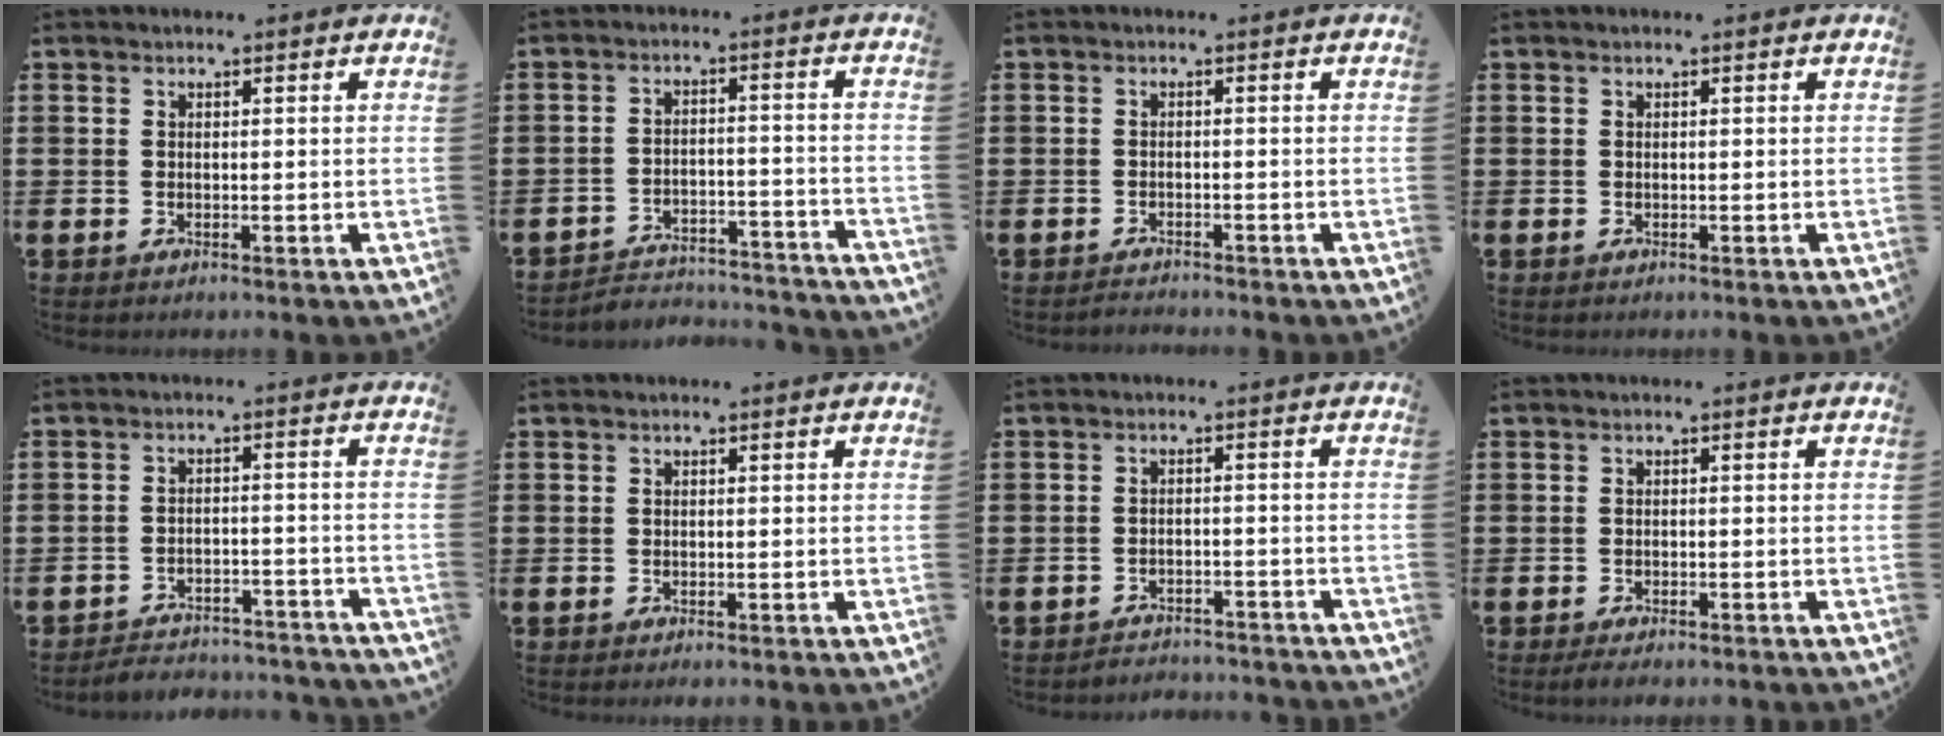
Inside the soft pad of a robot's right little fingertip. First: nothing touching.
{"total": 4.0, "force": [-3.9, 0.6, 0.4], "torque": [-0.011, 0.006, -0.083]}
{"total": 1.0, "force": [-1.0, 0.0, -0.1], "torque": [-0.002, 0.002, -0.022]}
{"total": 0.0}
{"total": 3.3, "force": [-3.3, 0.4, 0.0], "torque": [-0.007, 0.008, -0.071]}
{"total": 0.0}
{"total": 2.4, "force": [-2.3, 0.0, -0.3], "torque": [-0.003, 0.004, -0.052]}
{"total": 1.2, "force": [-1.0, 0.2, 0.7], "torque": [-0.012, -0.001, -0.019]}